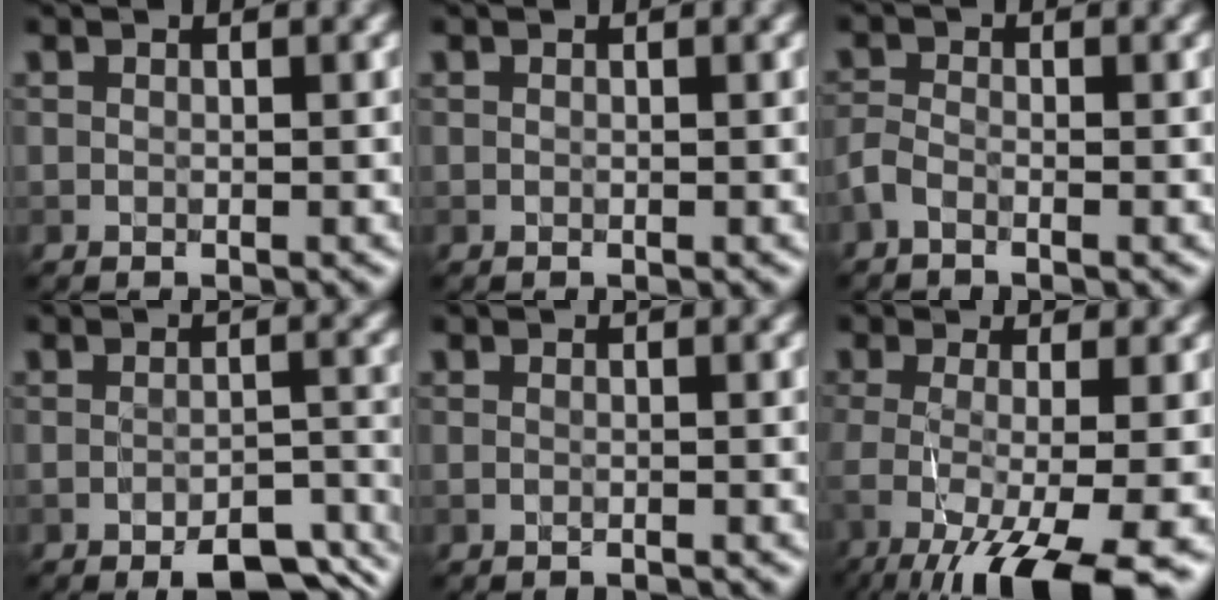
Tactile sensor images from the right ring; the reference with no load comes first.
{"total": 0.0}
{"total": 1.5, "force": [-1.2, 0.4, 0.8], "torque": [-0.020, 0.000, -0.032]}
{"total": 5.7, "force": [-4.1, 1.9, 3.6], "torque": [-0.051, -0.007, -0.051]}
{"total": 0.7, "force": [-0.7, 0.0, 0.0], "torque": [0.000, -0.003, -0.011]}
{"total": 9.7, "force": [-5.1, 2.3, 7.9], "torque": [-0.122, -0.021, -0.085]}